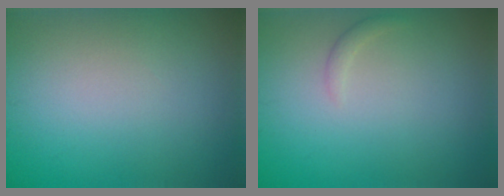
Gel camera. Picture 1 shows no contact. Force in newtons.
{"total": 0.7, "press": 0.7, "slide": 0.1}